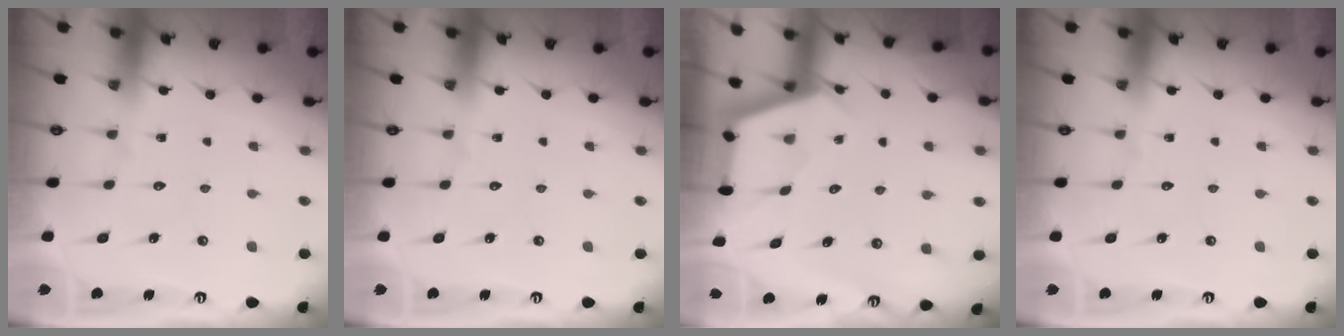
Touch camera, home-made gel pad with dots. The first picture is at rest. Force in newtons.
{"total": 0.0}
{"total": 2.5, "press": 2.5, "slide": 0.4}
{"total": 0.0}